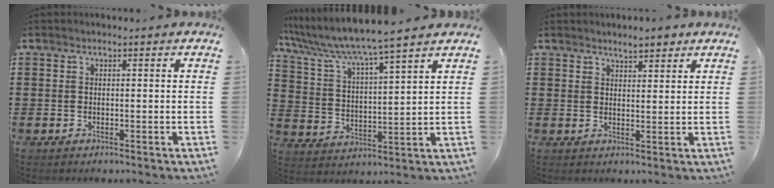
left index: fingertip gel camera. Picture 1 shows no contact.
{"total": 6.6, "force": [6.1, -0.6, 2.6], "torque": [-0.080, -0.041, 0.098]}
{"total": 3.0, "force": [2.7, 0.6, 1.3], "torque": [-0.029, 0.003, 0.049]}